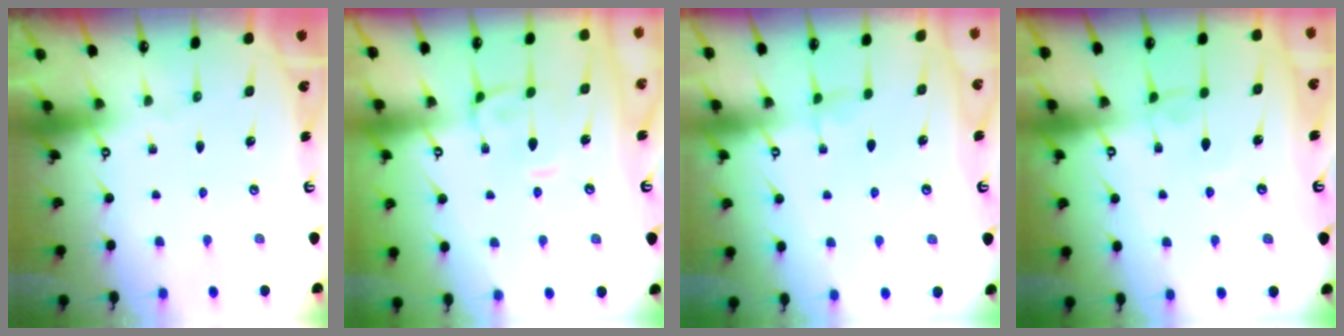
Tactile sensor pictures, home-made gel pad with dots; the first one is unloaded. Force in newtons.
{"total": 0.9, "press": 0.5, "slide": 0.7}
{"total": 2.5, "press": 2.5, "slide": 0.2}
{"total": 2.4, "press": 2.4, "slide": 0.2}